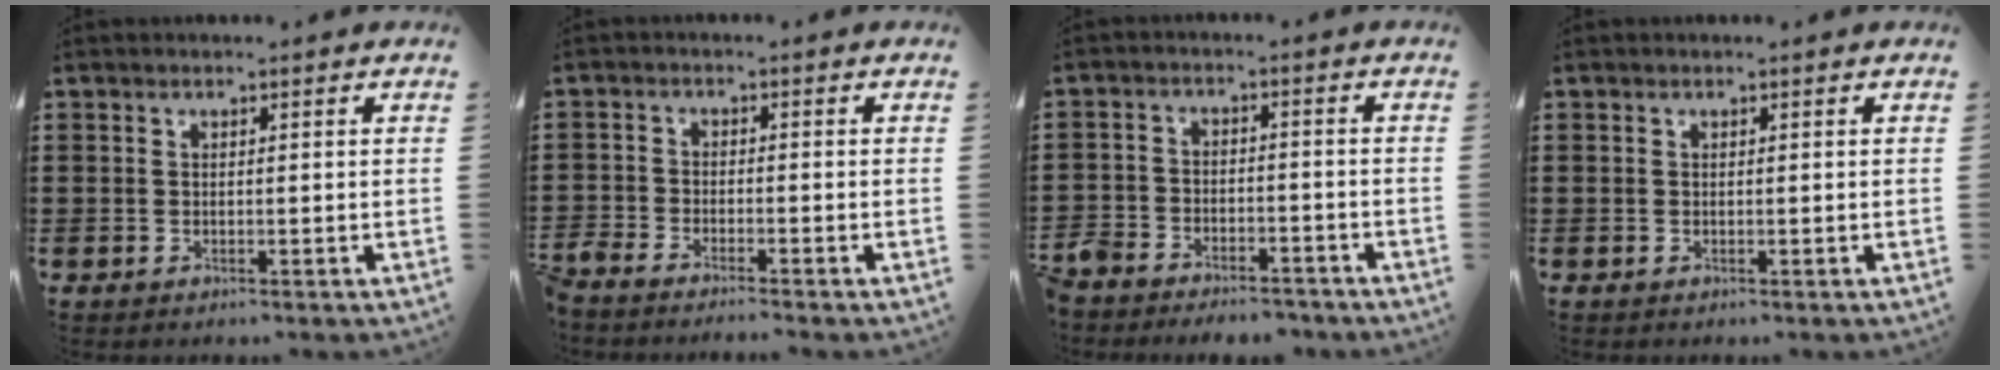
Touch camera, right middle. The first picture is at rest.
{"total": 2.6, "force": [-2.6, 0.0, 0.3], "torque": [-0.024, -0.009, -0.058]}
{"total": 4.8, "force": [-4.7, 1.1, 0.1], "torque": [-0.025, 0.001, -0.103]}
{"total": 0.0}